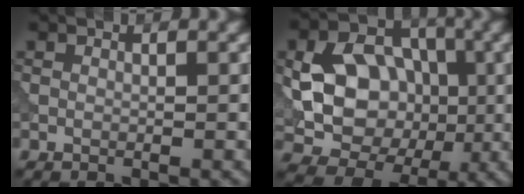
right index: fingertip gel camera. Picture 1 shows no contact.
{"total": 9.4, "force": [-0.4, 7.1, 6.1], "torque": [-0.110, -0.004, -0.004]}